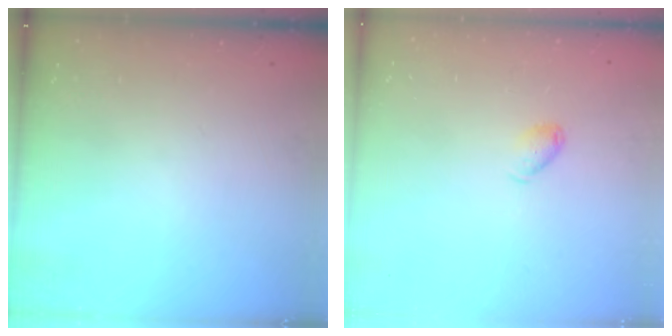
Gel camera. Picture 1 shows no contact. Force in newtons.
{"total": 5.2, "press": 5.1, "slide": 0.8}